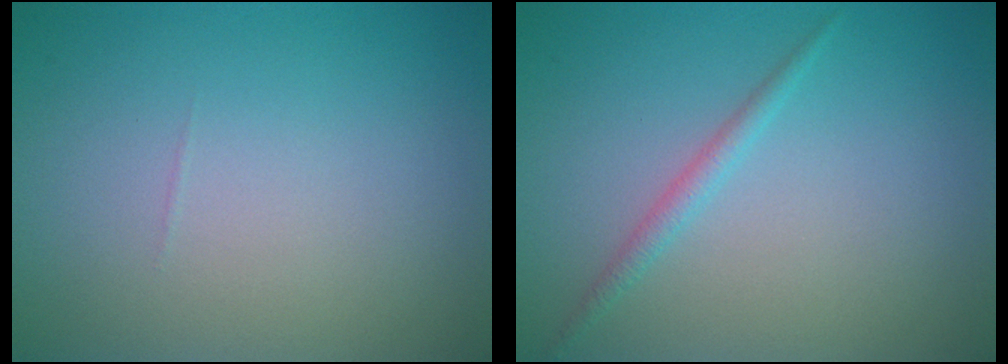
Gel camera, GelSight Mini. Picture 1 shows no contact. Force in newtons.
{"total": 1.3, "press": 1.3, "slide": 0.1}